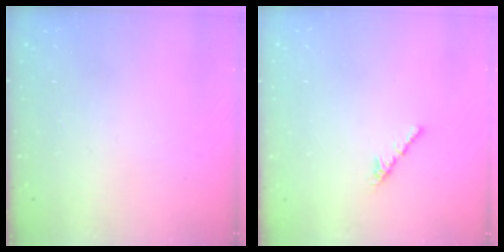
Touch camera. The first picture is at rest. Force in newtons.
{"total": 2.1, "press": 2.0, "slide": 0.7}